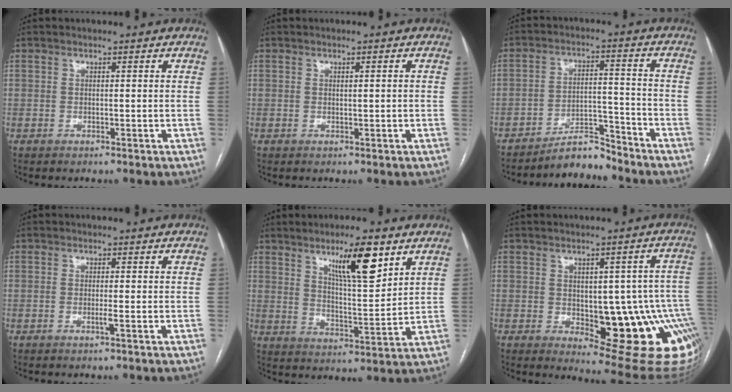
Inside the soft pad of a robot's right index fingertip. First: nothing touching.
{"total": 0.8, "force": [0.0, 0.0, 0.8], "torque": [-0.016, 0.000, 0.003]}
{"total": 6.1, "force": [-5.9, 1.0, 1.1], "torque": [-0.014, 0.018, -0.100]}
{"total": 0.9, "force": [-0.3, -0.2, 0.9], "torque": [-0.017, -0.001, -0.007]}
{"total": 10.6, "force": [6.2, 1.7, 8.4], "torque": [-0.141, -0.005, 0.104]}
{"total": 18.8, "force": [-4.6, 6.8, 16.9], "torque": [-0.116, 0.022, -0.035]}